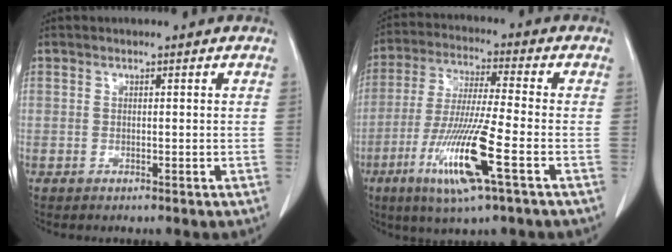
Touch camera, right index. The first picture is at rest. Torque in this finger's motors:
{"motor_torque": [1.82, -0.31, 0.97, 0.19]}